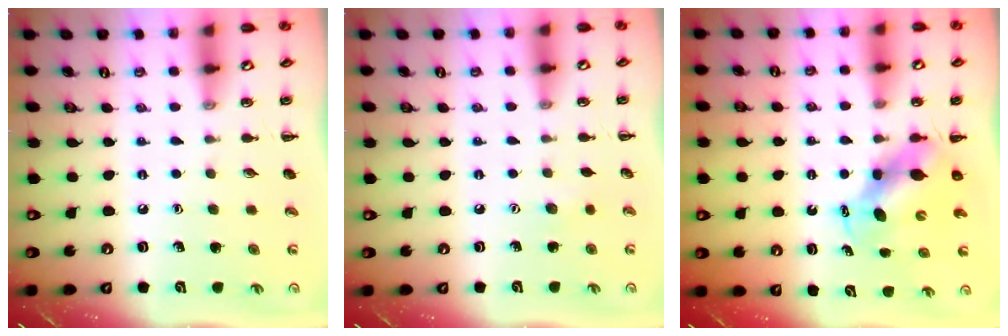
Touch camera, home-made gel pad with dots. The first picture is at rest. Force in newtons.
{"total": 2.5, "press": 2.4, "slide": 0.6}
{"total": 5.8, "press": 5.8, "slide": 0.9}